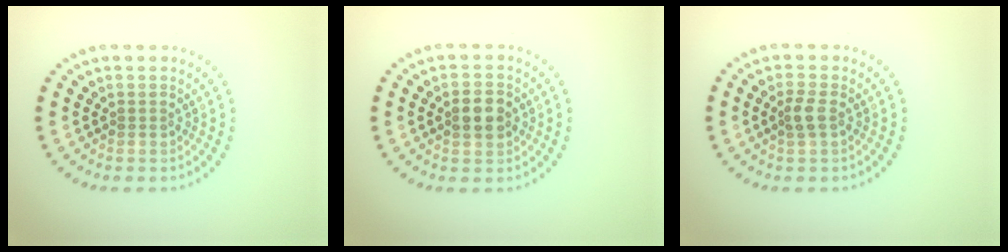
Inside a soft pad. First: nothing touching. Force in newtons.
{"total": 3.0, "press": 3.0, "slide": 0.1}
{"total": 1.5, "press": 1.5, "slide": 0.4}